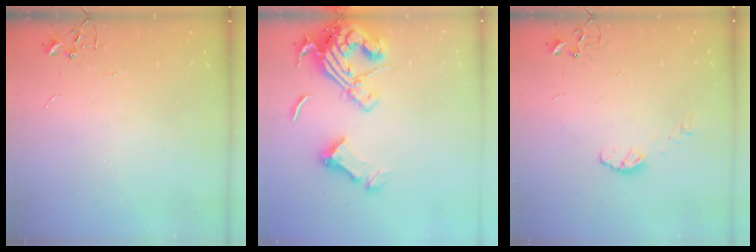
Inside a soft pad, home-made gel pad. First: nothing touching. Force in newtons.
{"total": 17.9, "press": 17.7, "slide": 2.2}
{"total": 5.9, "press": 5.8, "slide": 0.9}